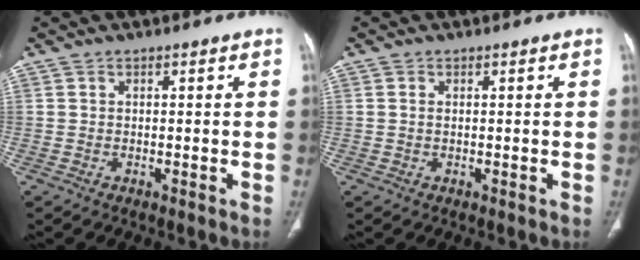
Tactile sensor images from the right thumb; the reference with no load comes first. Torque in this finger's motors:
{"motor_torque": [-0.18, -0.04, -0.31, 0.16, -0.02]}